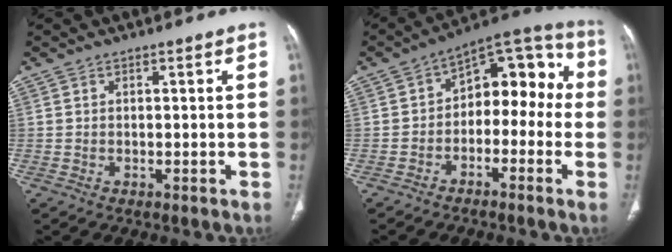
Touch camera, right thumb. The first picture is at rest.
{"total": 13.2, "force": [-1.3, 8.5, 9.9], "torque": [-0.080, 0.060, -0.036]}